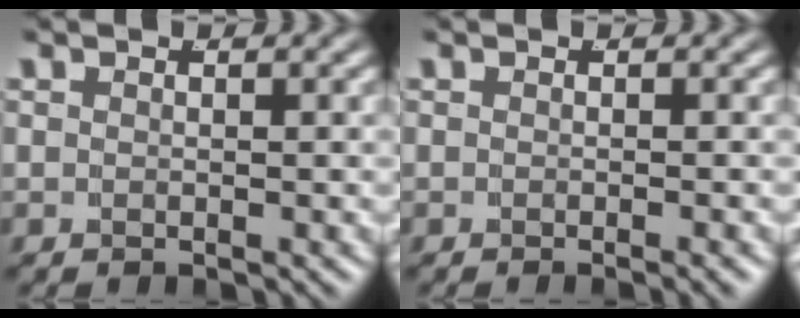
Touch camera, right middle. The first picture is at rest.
{"total": 0.7, "force": [-0.5, -0.1, 0.5], "torque": [-0.005, 0.009, -0.013]}